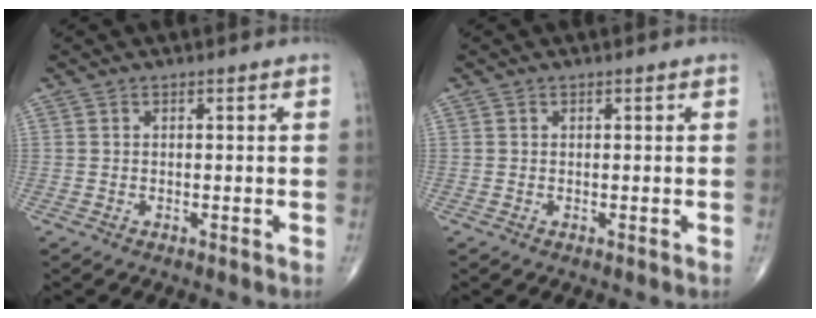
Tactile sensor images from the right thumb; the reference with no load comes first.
{"total": 0.0}